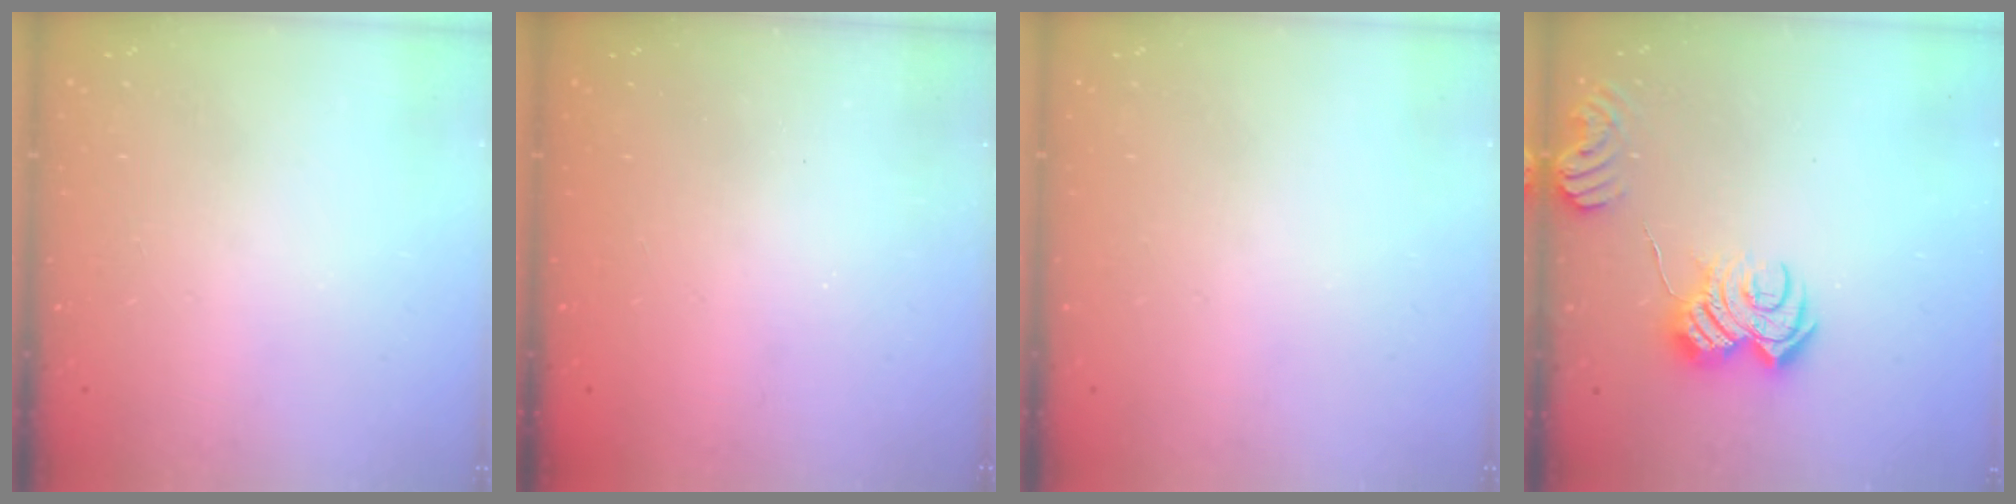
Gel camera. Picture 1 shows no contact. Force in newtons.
{"total": 2.5, "press": 2.4, "slide": 0.8}
{"total": 0.0}
{"total": 9.8, "press": 9.8, "slide": 0.4}